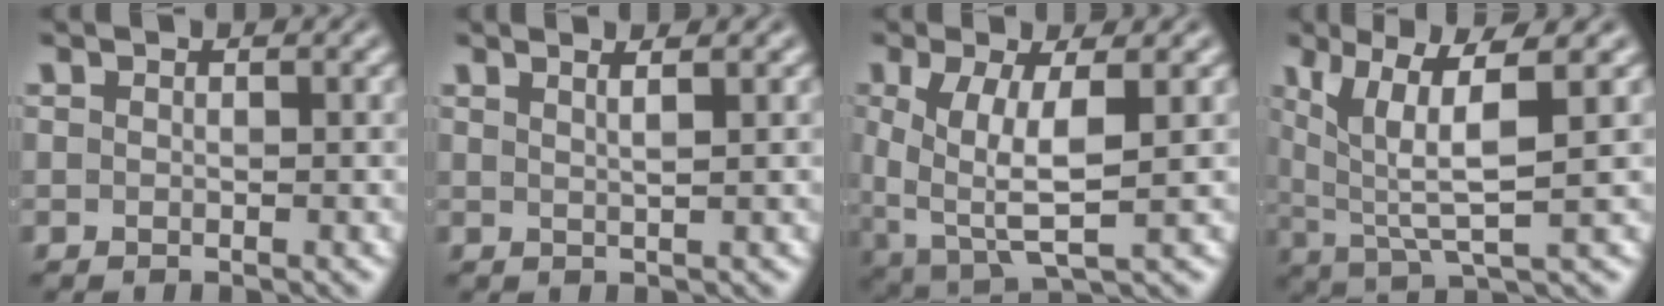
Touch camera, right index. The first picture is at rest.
{"total": 1.9, "force": [1.1, -1.1, 1.1], "torque": [-0.009, -0.002, 0.026]}
{"total": 5.6, "force": [-0.1, 2.7, 4.9], "torque": [-0.104, -0.038, 0.023]}
{"total": 8.0, "force": [2.2, 3.7, 6.8], "torque": [-0.122, -0.010, 0.047]}